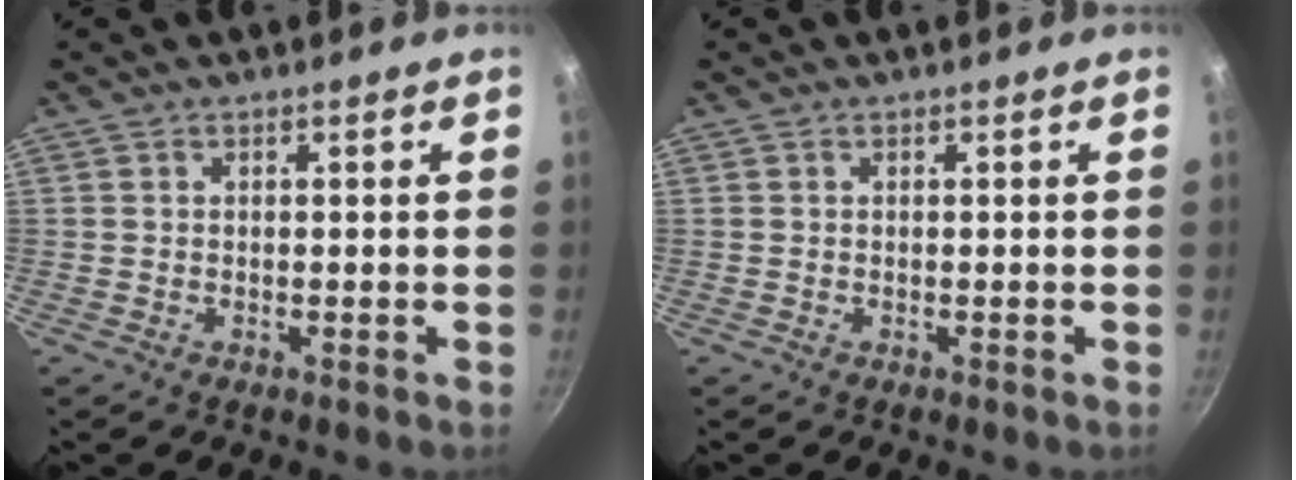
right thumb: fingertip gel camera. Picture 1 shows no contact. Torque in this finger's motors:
{"motor_torque": [-0.01, -0.01, 0.01, 0.00, 0.00]}